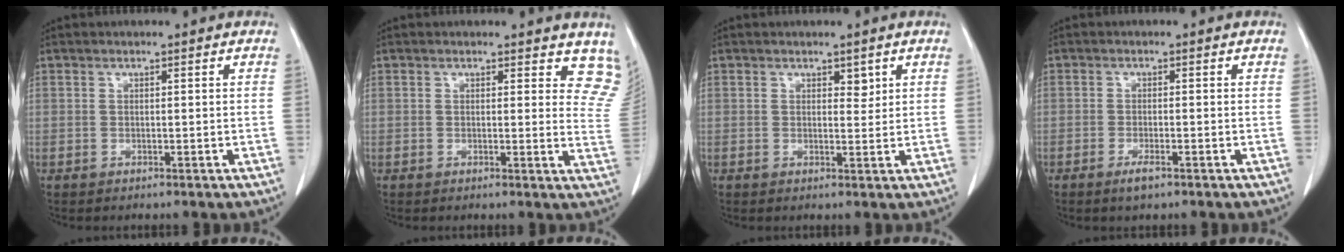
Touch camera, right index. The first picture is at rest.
{"total": 7.5, "force": [6.7, 2.9, 1.8], "torque": [0.016, -0.024, 0.040]}
{"total": 1.6, "force": [0.9, 0.8, 0.9], "torque": [-0.010, -0.006, 0.015]}
{"total": 2.4, "force": [-1.5, 0.4, 1.8], "torque": [-0.034, -0.002, -0.027]}